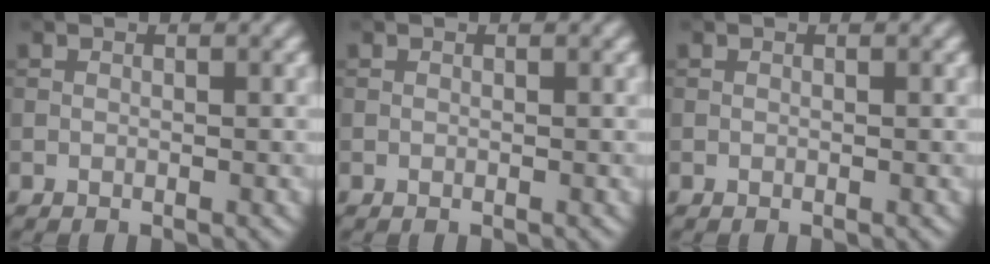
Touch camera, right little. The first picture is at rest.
{"total": 0.0}
{"total": 0.0}